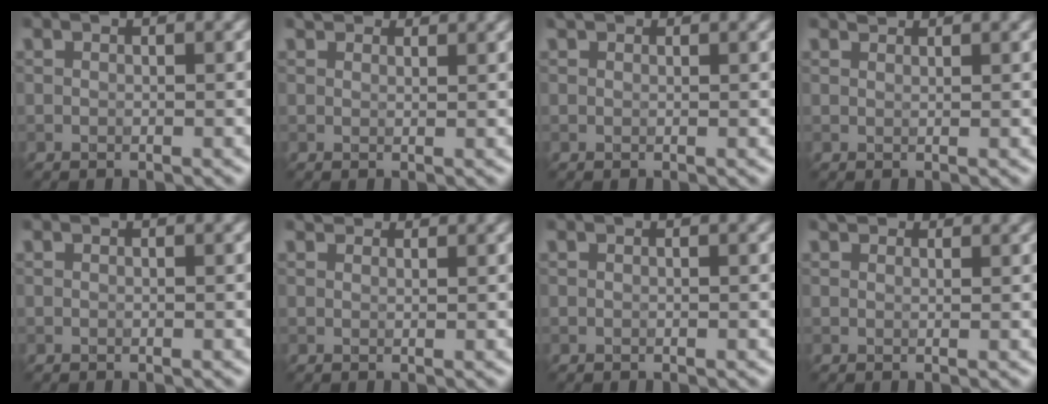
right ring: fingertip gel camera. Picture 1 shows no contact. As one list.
[{"total": 1.7, "force": [1.5, 0.7, 0.4], "torque": [-0.010, -0.001, 0.012]}, {"total": 0.7, "force": [0.5, 0.4, 0.2], "torque": [-0.003, 0.000, 0.002]}, {"total": 0.8, "force": [0.8, 0.2, 0.1], "torque": [-0.003, -0.002, 0.011]}, {"total": 0.0}, {"total": 1.5, "force": [1.3, 0.7, 0.4], "torque": [-0.011, -0.001, 0.010]}, {"total": 0.0}, {"total": 1.3, "force": [1.2, 0.6, 0.3], "torque": [-0.006, -0.002, 0.010]}]